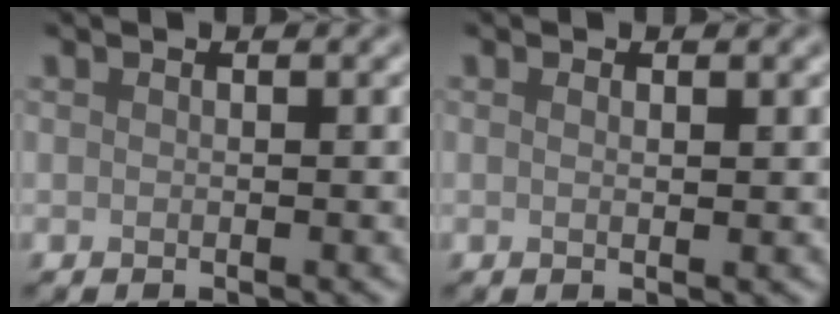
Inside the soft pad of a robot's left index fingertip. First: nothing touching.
{"total": 0.7, "force": [0.3, 0.1, 0.6], "torque": [-0.010, -0.002, 0.002]}